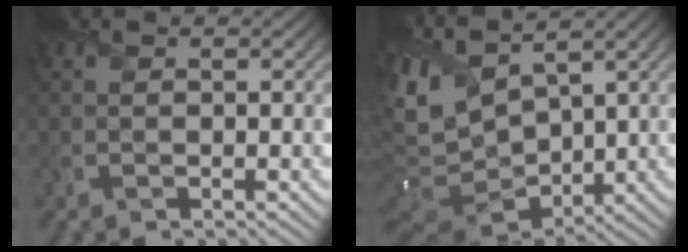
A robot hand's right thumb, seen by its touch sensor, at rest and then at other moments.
{"total": 11.4, "force": [2.5, 6.8, 8.9], "torque": [-0.243, -0.003, 0.066]}